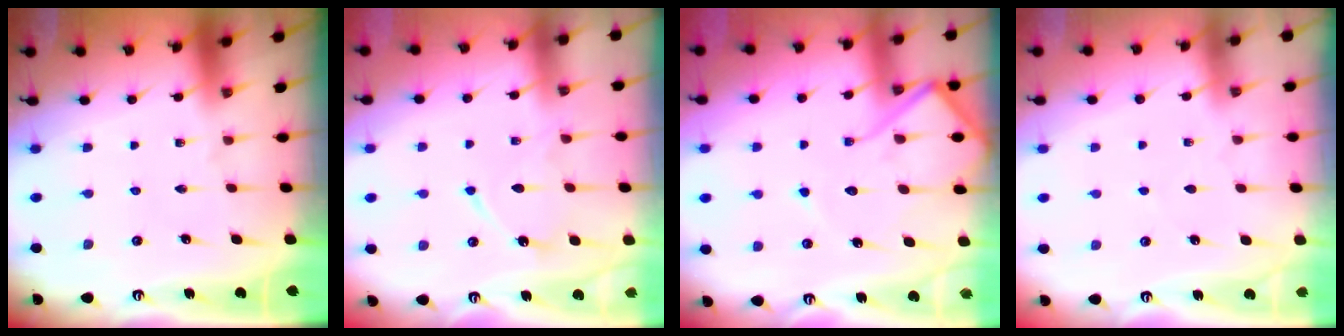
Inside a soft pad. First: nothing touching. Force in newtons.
{"total": 10.4, "press": 10.3, "slide": 0.9}
{"total": 10.9, "press": 10.9, "slide": 1.0}
{"total": 2.1, "press": 2.0, "slide": 0.3}